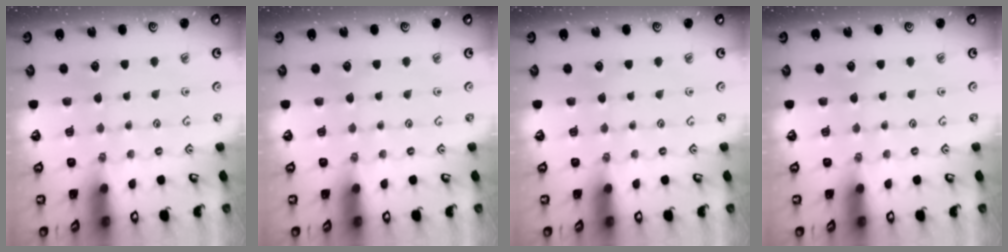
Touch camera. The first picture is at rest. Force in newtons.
{"total": 0.0}
{"total": 0.0}
{"total": 0.0}